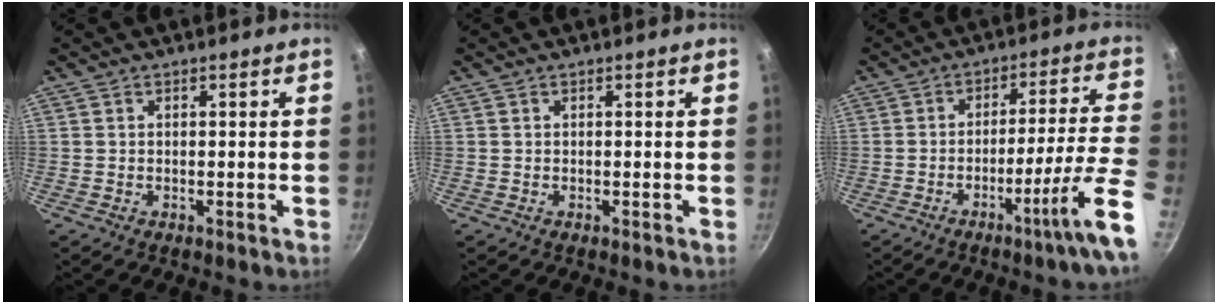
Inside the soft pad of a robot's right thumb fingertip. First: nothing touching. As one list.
[{"total": 0.0}, {"total": 13.8, "force": [-6.4, -0.1, 12.2], "torque": [-0.160, 0.034, -0.098]}]